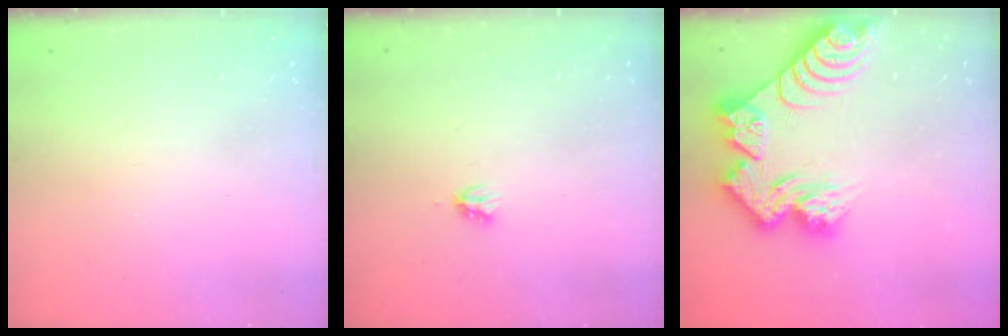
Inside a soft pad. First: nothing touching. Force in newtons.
{"total": 2.7, "press": 2.7, "slide": 0.2}
{"total": 15.1, "press": 15.0, "slide": 1.4}